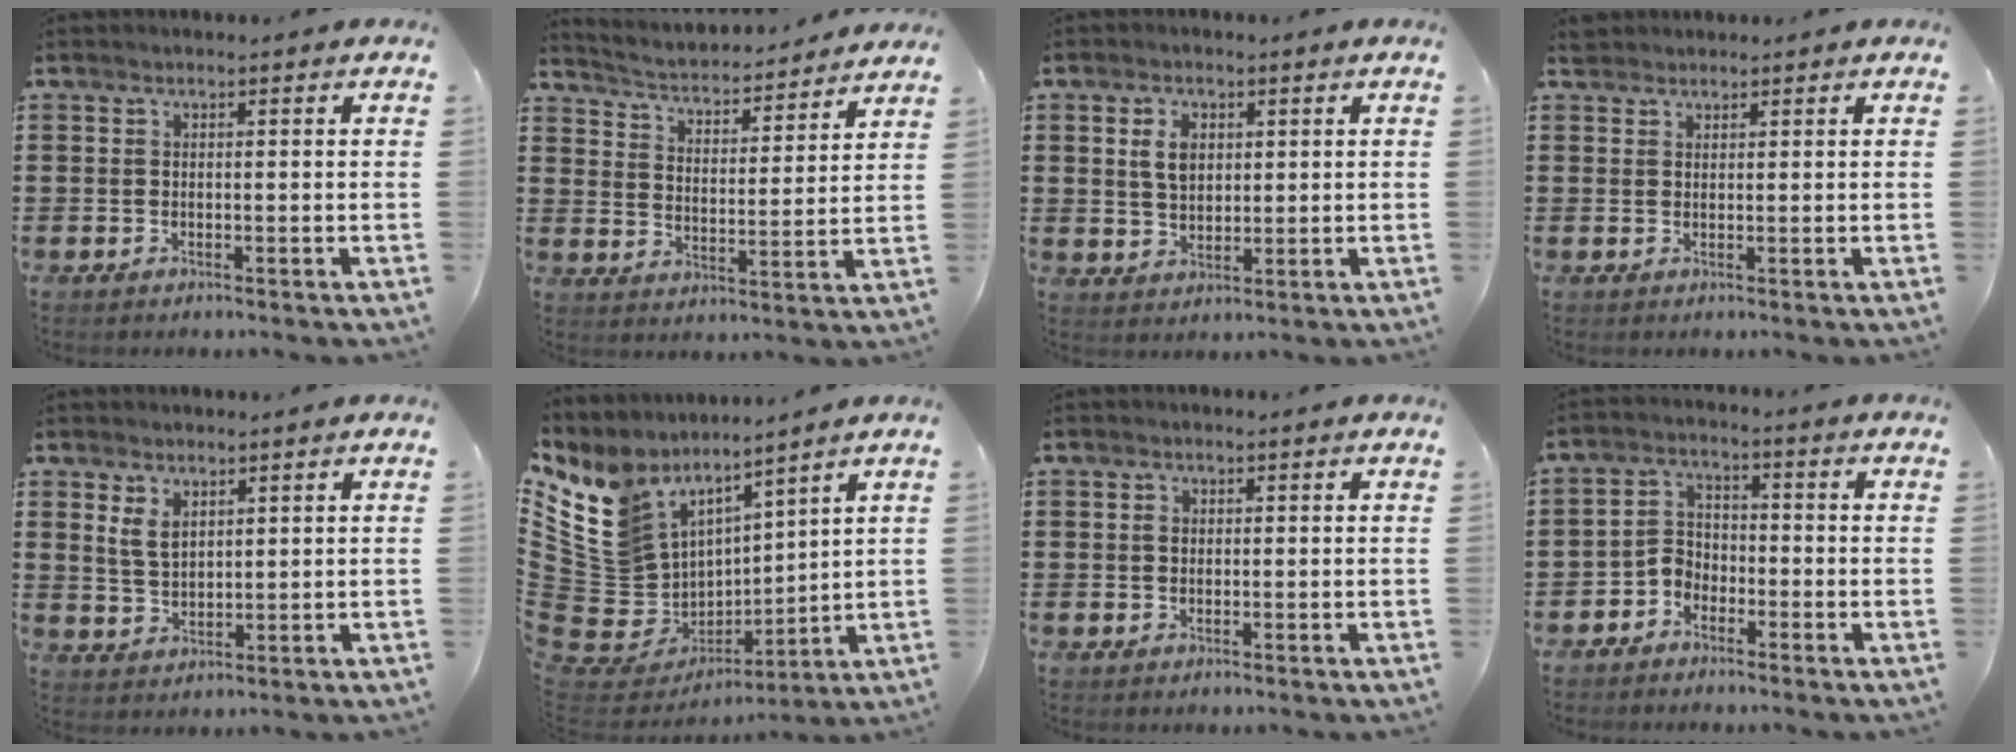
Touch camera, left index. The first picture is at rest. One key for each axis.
{"total": 3.0, "fx": 2.9, "fy": 0.1, "fz": 0.4, "tx": -0.028, "ty": -0.031, "tz": 0.041}
{"total": 4.5, "fx": 1.4, "fy": 2.8, "fz": 3.2, "tx": -0.064, "ty": 0.008, "tz": 0.023}
{"total": 1.8, "fx": 1.6, "fy": 0.8, "fz": 0.2, "tx": -0.010, "ty": 0.005, "tz": 0.033}
{"total": 3.8, "fx": 2.2, "fy": 2.1, "fz": 2.4, "tx": -0.054, "ty": 0.006, "tz": 0.040}
{"total": 11.4, "fx": 5.9, "fy": 9.0, "fz": 3.6, "tx": -0.143, "ty": -0.054, "tz": 0.117}
{"total": 1.2, "fx": 0.3, "fy": 1.0, "fz": 0.5, "tx": -0.012, "ty": 0.004, "tz": 0.007}
{"total": 3.7, "fx": -3.0, "fy": 2.1, "fz": 0.9, "tx": -0.030, "ty": 0.006, "tz": -0.065}